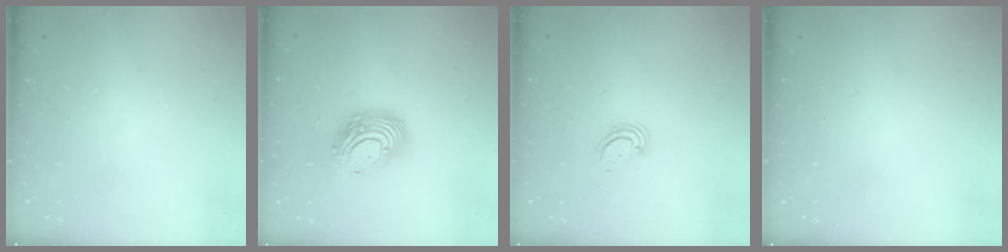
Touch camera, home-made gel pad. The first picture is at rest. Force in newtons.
{"total": 15.3, "press": 15.3, "slide": 1.2}
{"total": 3.1, "press": 3.1, "slide": 0.2}
{"total": 0.0}